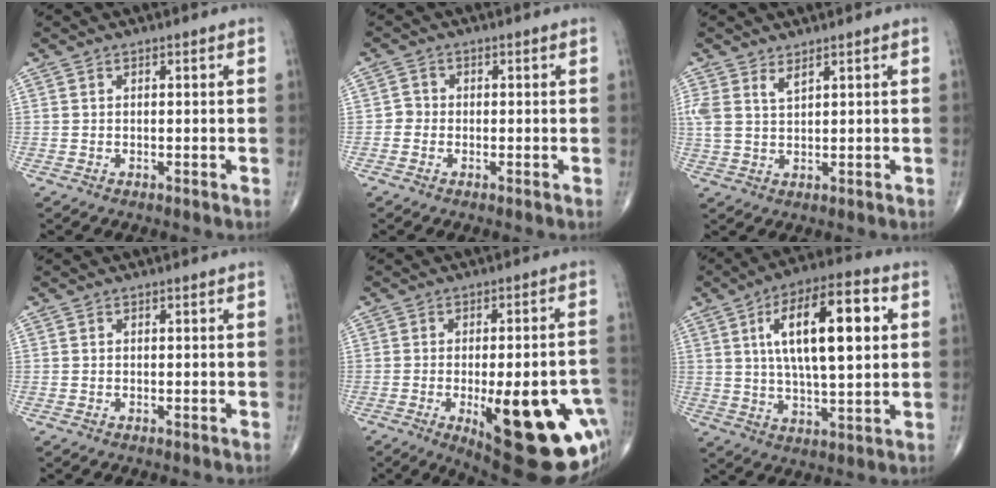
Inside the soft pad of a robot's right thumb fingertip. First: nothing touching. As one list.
[{"total": 1.8, "force": [-0.6, 1.7, 0.5], "torque": [0.002, 0.007, -0.018]}, {"total": 3.6, "force": [2.4, 1.2, 2.4], "torque": [-0.054, -0.009, 0.054]}, {"total": 0.0}, {"total": 25.5, "force": [-8.5, 8.8, 22.4], "torque": [-0.212, 0.005, -0.090]}, {"total": 18.7, "force": [4.7, 6.8, 16.8], "torque": [-0.266, 0.005, 0.074]}]